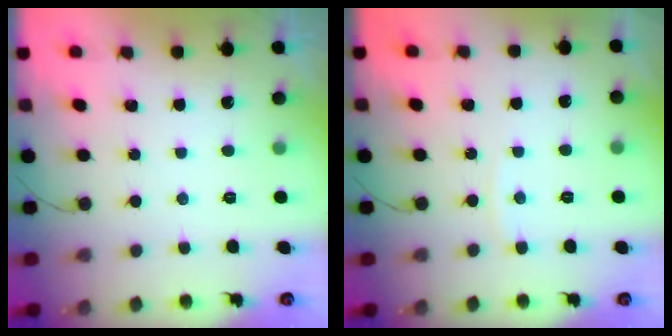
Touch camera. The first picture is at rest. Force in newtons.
{"total": 3.6, "press": 3.6, "slide": 0.4}